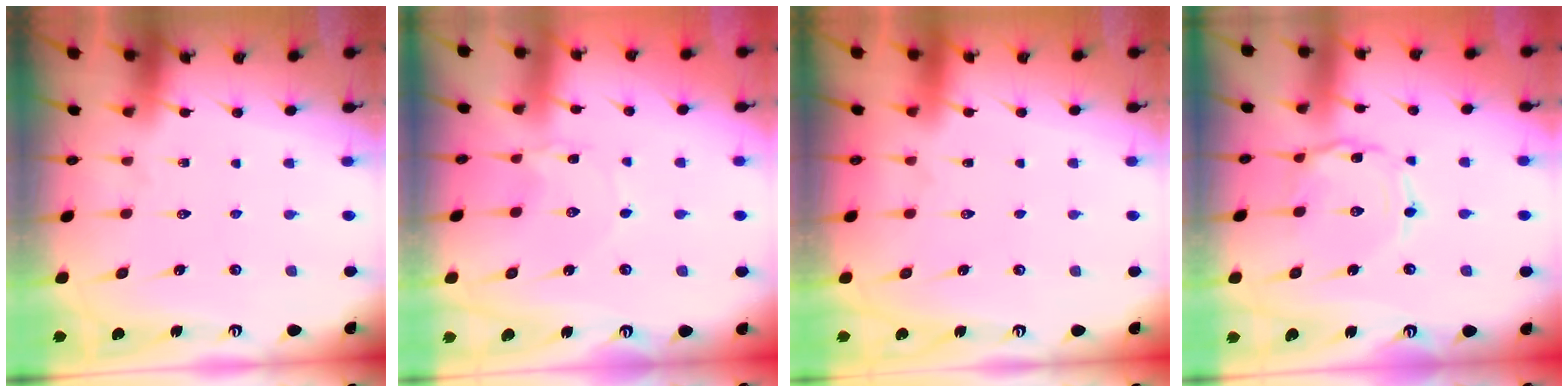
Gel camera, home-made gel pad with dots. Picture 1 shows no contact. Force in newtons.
{"total": 0.9, "press": 0.9, "slide": 0.1}
{"total": 1.6, "press": 1.6, "slide": 0.1}
{"total": 1.6, "press": 1.5, "slide": 0.2}